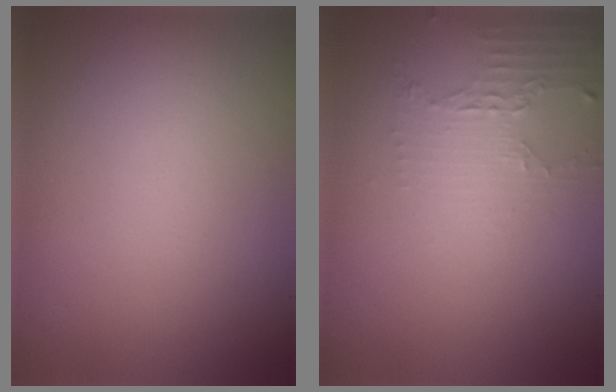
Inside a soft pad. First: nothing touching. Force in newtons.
{"total": 2.1, "press": 1.5, "slide": 1.4}